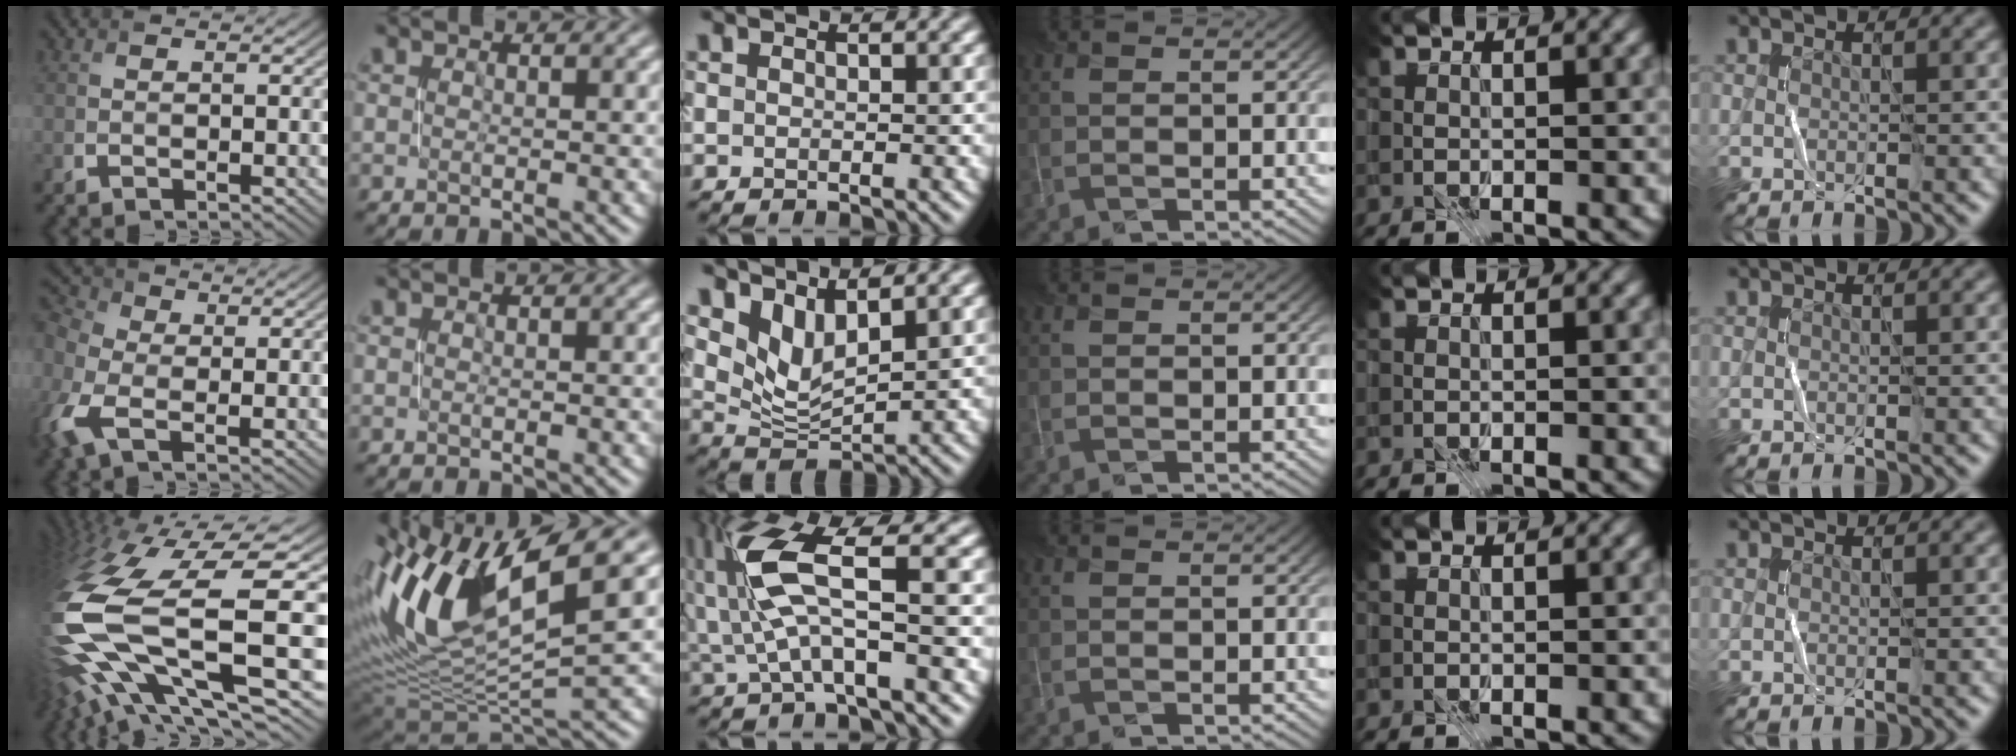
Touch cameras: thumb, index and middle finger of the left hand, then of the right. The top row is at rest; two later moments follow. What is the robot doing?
{"motion": "close", "object": "stapler"}